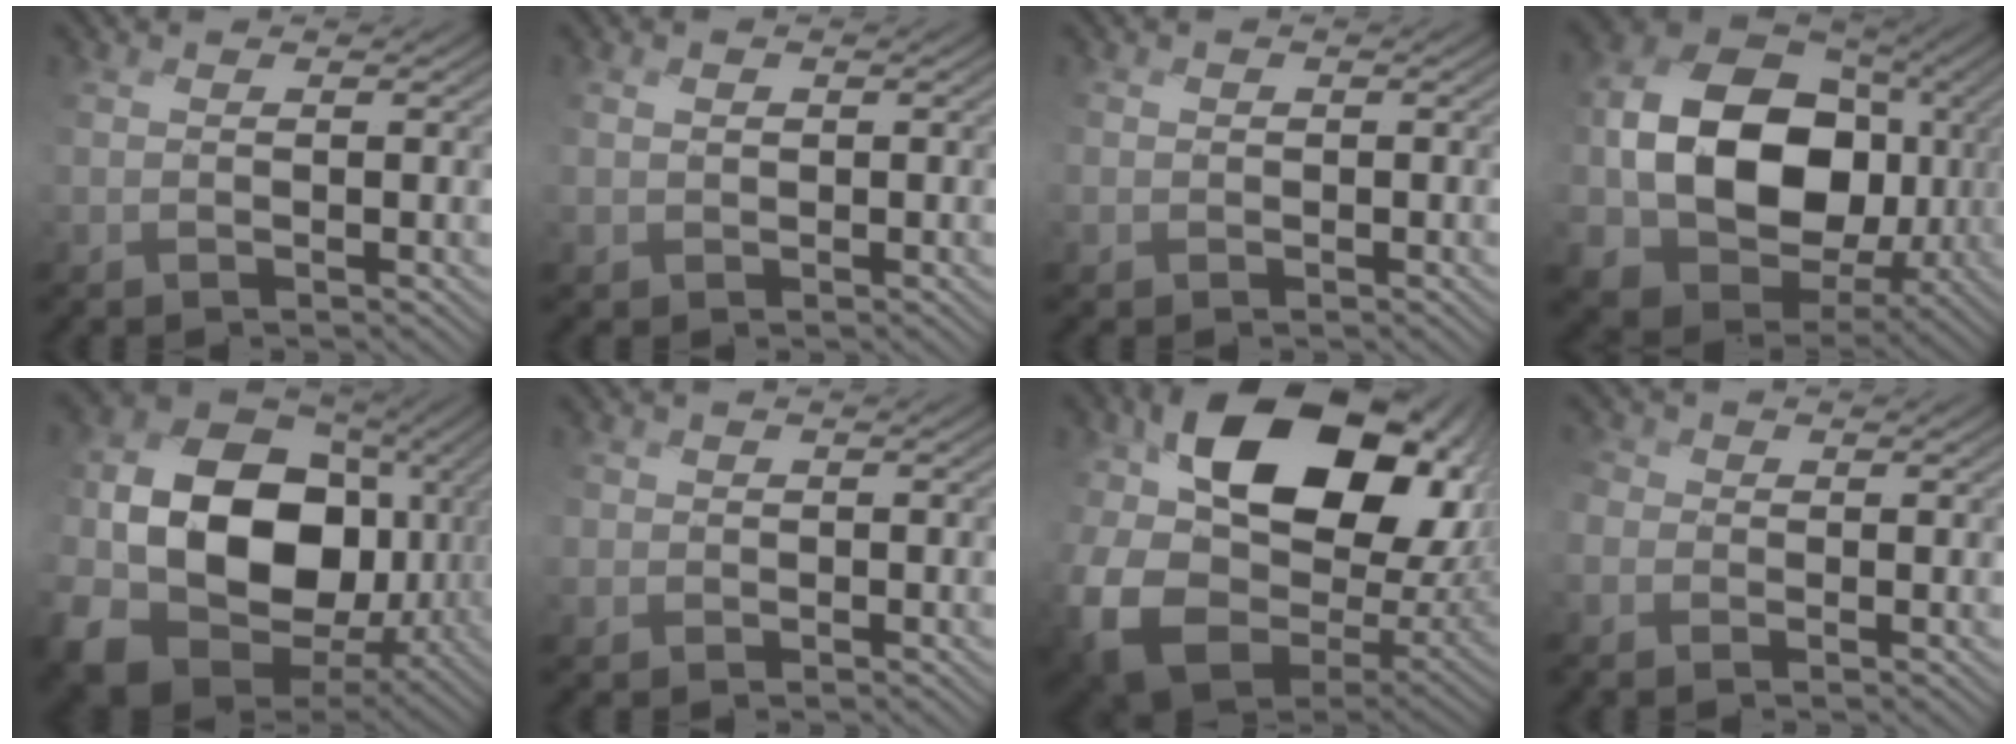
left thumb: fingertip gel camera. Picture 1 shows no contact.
{"total": 1.4, "force": [-0.2, 1.3, 0.4], "torque": [-0.014, -0.003, -0.006]}
{"total": 1.3, "force": [-0.5, 1.1, -0.5], "torque": [0.005, -0.005, -0.014]}
{"total": 15.3, "force": [-0.8, 12.0, 9.4], "torque": [-0.172, -0.034, -0.011]}
{"total": 18.2, "force": [-1.7, 14.3, 11.0], "torque": [-0.224, -0.041, -0.015]}
{"total": 1.6, "force": [-0.5, 1.3, -0.7], "torque": [0.009, -0.006, -0.018]}
{"total": 19.0, "force": [2.9, 13.7, 12.9], "torque": [-0.274, -0.017, 0.070]}
{"total": 3.0, "force": [-0.6, 2.9, 0.5], "torque": [-0.026, 0.006, -0.026]}